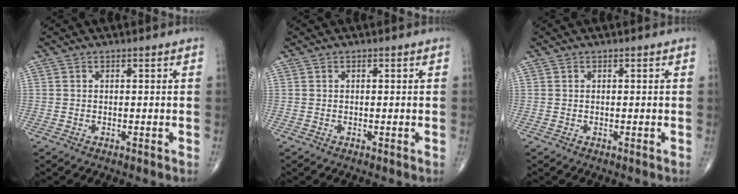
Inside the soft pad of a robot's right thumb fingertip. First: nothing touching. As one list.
[{"total": 0.0}, {"total": 0.0}]